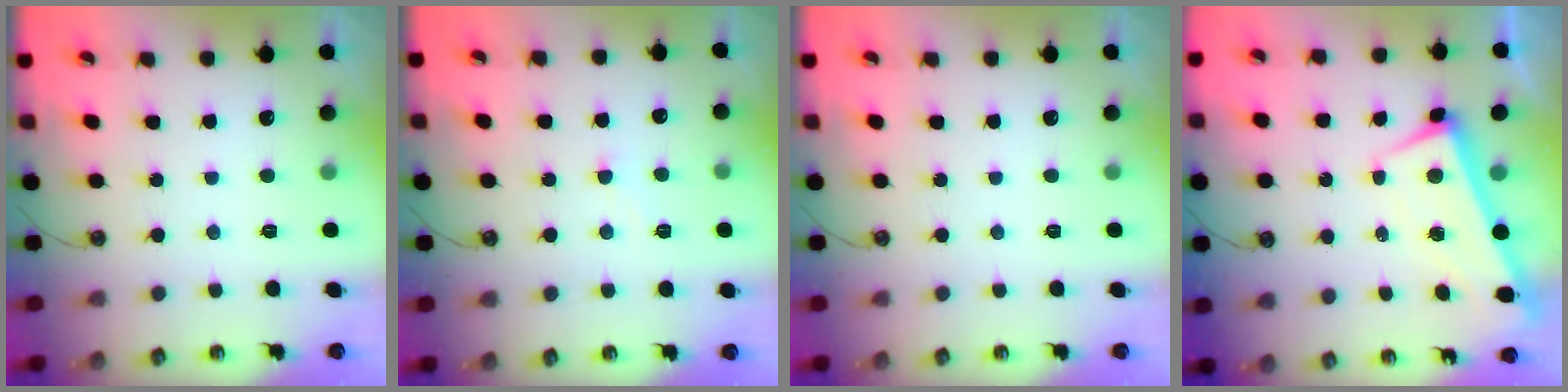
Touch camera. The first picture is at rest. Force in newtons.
{"total": 2.4, "press": 2.4, "slide": 0.5}
{"total": 0.0}
{"total": 1.3, "press": 0.5, "slide": 1.2}